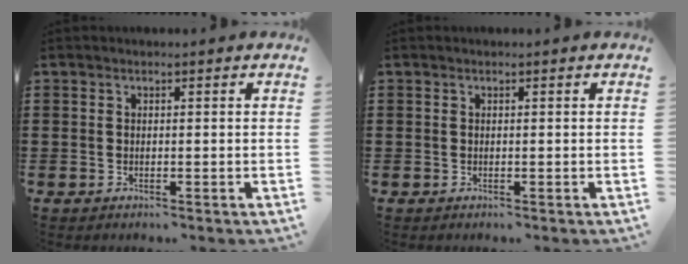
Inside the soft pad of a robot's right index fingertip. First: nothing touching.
{"total": 0.0}